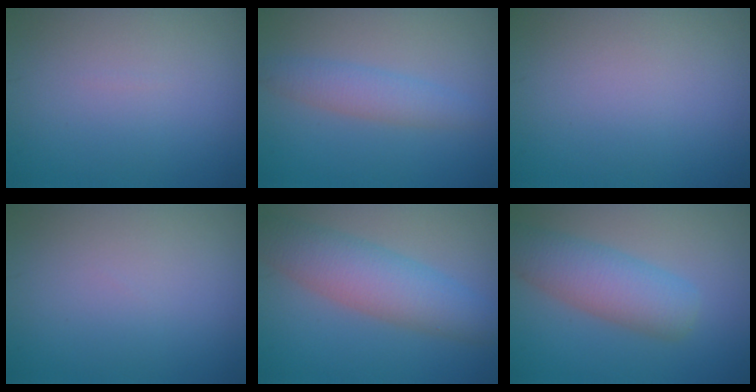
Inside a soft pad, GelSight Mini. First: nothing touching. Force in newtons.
{"total": 2.7, "press": 2.7, "slide": 0.0}
{"total": 0.0}
{"total": 0.0}
{"total": 6.0, "press": 6.0, "slide": 0.1}
{"total": 5.4, "press": 5.4, "slide": 0.2}